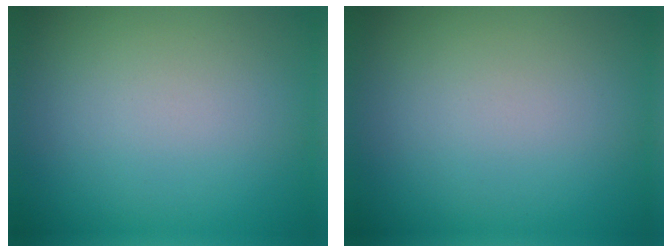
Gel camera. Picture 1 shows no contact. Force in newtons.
{"total": 0.0}